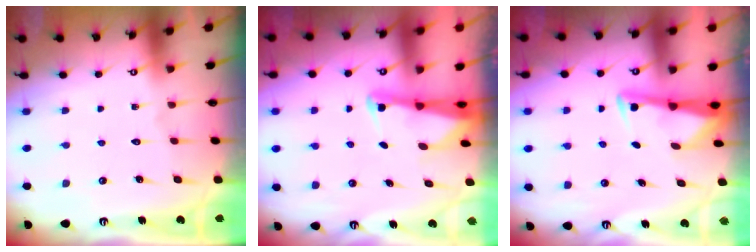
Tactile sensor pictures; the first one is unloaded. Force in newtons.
{"total": 2.4, "press": 2.4, "slide": 0.3}
{"total": 3.0, "press": 3.0, "slide": 0.3}